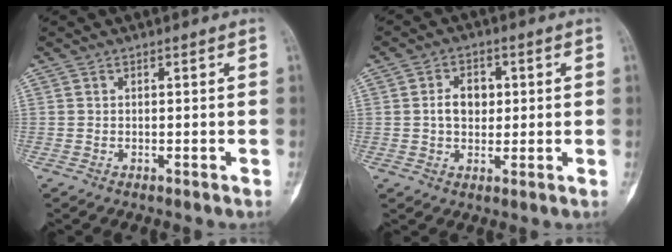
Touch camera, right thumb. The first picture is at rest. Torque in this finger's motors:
{"motor_torque": [0.75, 0.75, 0.64, -0.09, 0.25]}